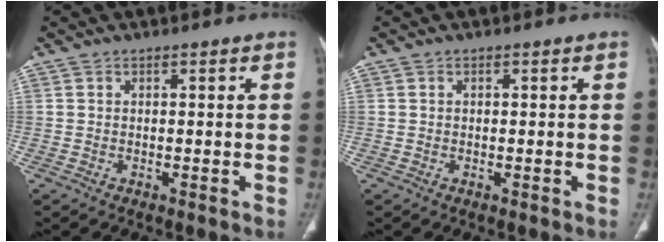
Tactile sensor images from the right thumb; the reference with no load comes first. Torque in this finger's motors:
{"motor_torque": [-0.63, -0.31, -0.22, -0.01, 0.04]}